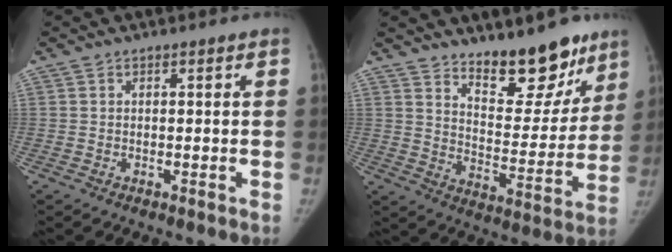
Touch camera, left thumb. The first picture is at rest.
{"total": 16.0, "force": [11.8, 6.4, 8.8], "torque": [-0.062, -0.095, 0.180]}